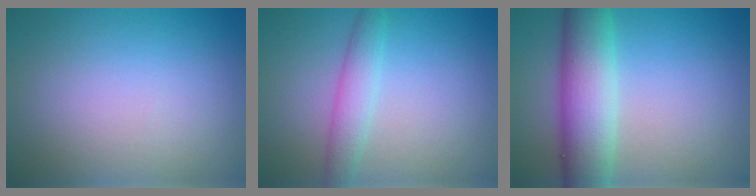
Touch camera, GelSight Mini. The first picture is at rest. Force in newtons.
{"total": 2.7, "press": 2.7, "slide": 0.2}
{"total": 7.3, "press": 7.3, "slide": 0.4}